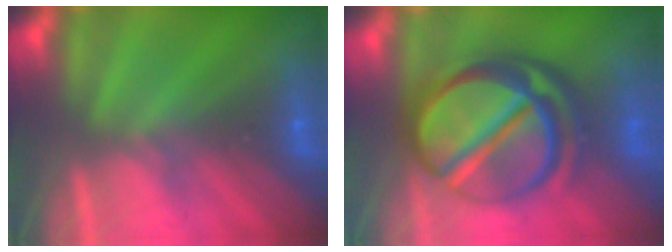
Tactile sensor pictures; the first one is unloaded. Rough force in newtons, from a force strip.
{"total": 10.1}